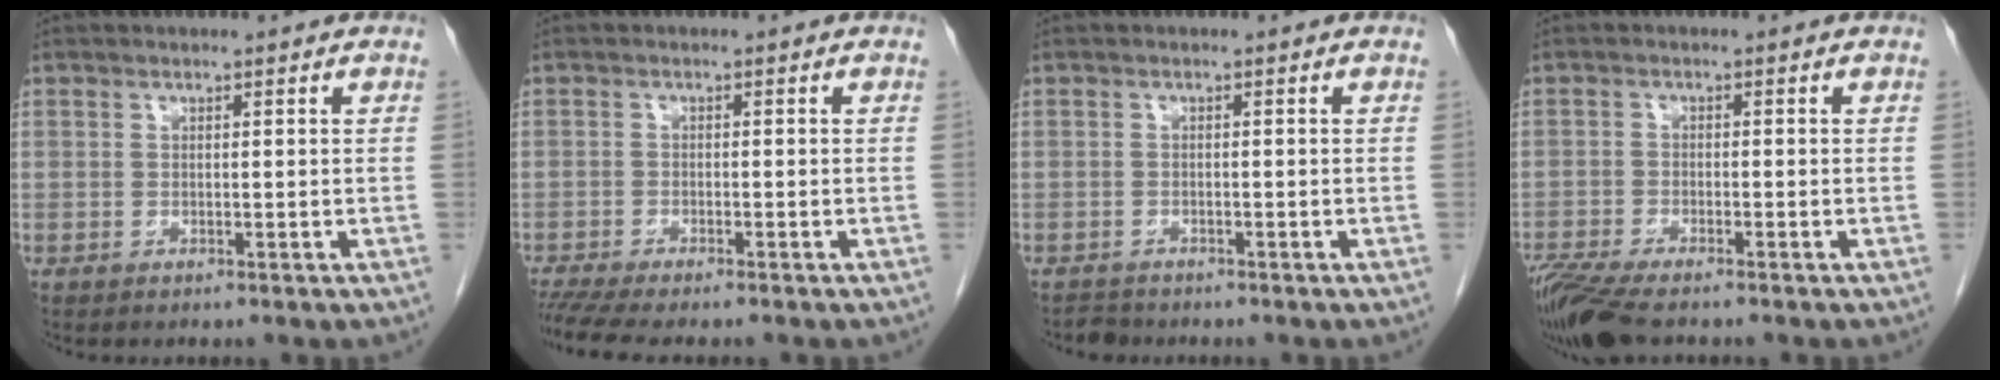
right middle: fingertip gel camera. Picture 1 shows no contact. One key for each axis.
{"total": 6.9, "fx": -5.9, "fy": 0.7, "fz": 3.5, "tx": -0.052, "ty": -0.011, "tz": -0.096}
{"total": 1.4, "fx": -1.3, "fy": 0.4, "fz": -0.2, "tx": -0.002, "ty": -0.004, "tz": -0.023}
{"total": 8.0, "fx": -6.4, "fy": 1.4, "fz": 4.5, "tx": -0.086, "ty": -0.021, "tz": -0.115}